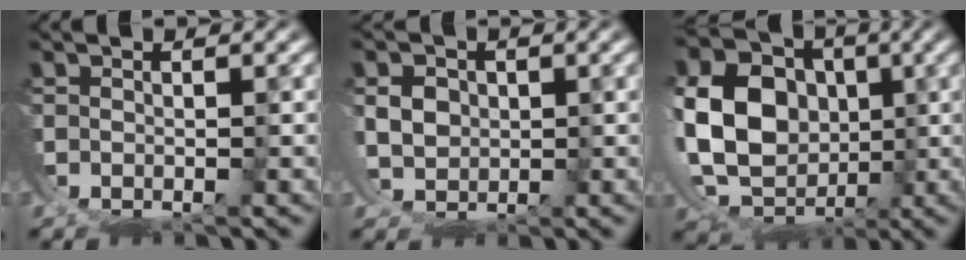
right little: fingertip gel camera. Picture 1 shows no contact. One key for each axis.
{"total": 2.7, "fx": 0.8, "fy": 1.8, "fz": 1.9, "tx": -0.031, "ty": -0.014, "tz": 0.027}
{"total": 13.3, "fx": 0.0, "fy": 10.1, "fz": 8.7, "tx": -0.163, "ty": -0.045, "tz": 0.016}